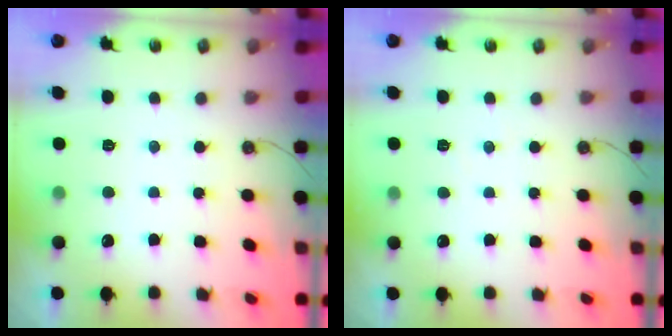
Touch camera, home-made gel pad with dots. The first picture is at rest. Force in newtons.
{"total": 3.2, "press": 3.1, "slide": 0.6}